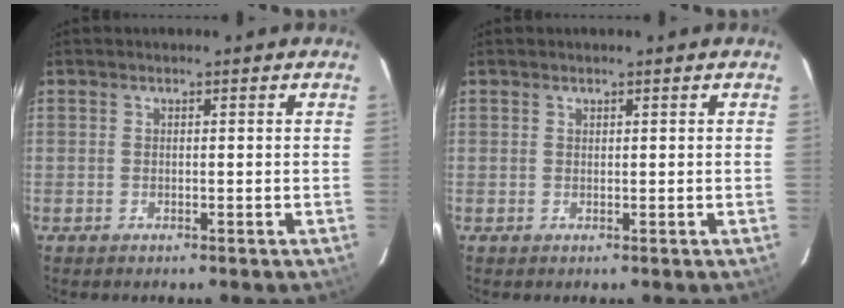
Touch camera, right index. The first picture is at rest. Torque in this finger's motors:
{"motor_torque": [-0.09, 0.03, -0.02, 0.00]}